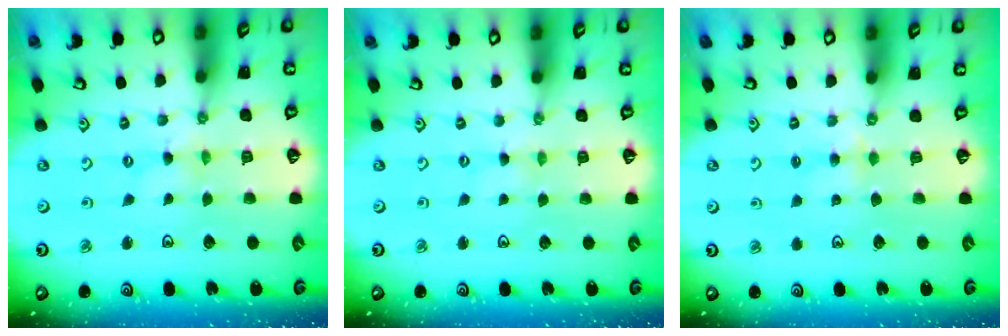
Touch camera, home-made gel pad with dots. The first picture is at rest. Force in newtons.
{"total": 0.0}
{"total": 2.6, "press": 2.5, "slide": 0.4}